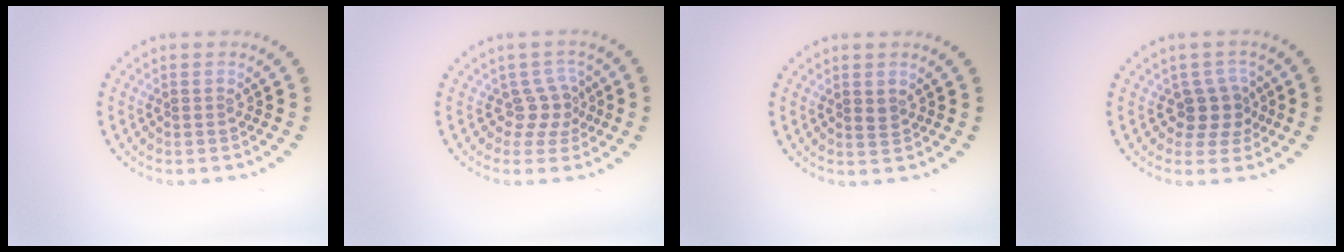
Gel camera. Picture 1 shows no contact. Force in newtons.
{"total": 2.3, "press": 1.5, "slide": 1.7}
{"total": 0.9, "press": 0.8, "slide": 0.3}
{"total": 2.6, "press": 2.1, "slide": 1.6}